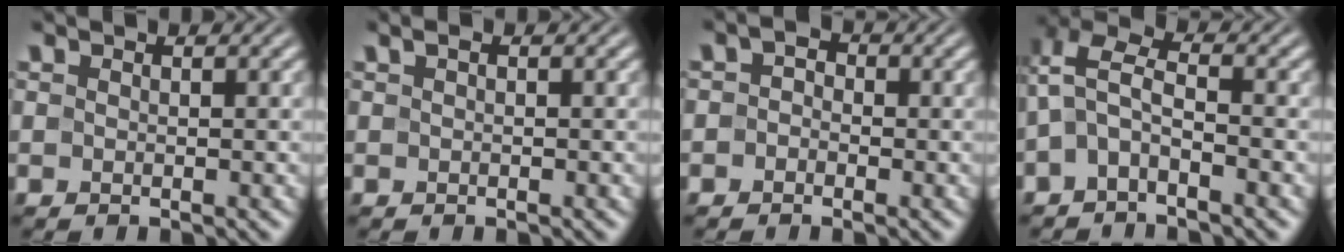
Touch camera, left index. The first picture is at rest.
{"total": 0.5, "force": [0.2, 0.2, 0.4], "torque": [-0.010, 0.004, 0.004]}
{"total": 1.4, "force": [-0.4, 1.2, 0.8], "torque": [-0.012, 0.003, -0.014]}
{"total": 3.8, "force": [-0.9, 1.7, 3.2], "torque": [-0.072, 0.015, -0.031]}